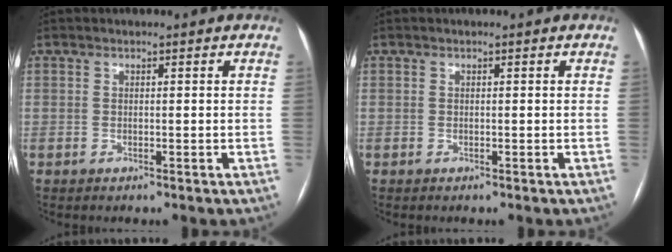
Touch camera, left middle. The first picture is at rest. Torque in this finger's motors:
{"motor_torque": [0.04, 0.04, 0.02, 0.00]}